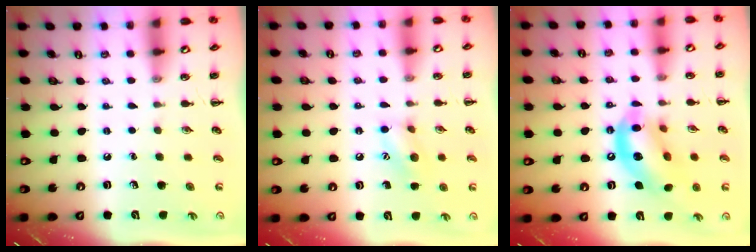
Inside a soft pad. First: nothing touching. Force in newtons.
{"total": 8.9, "press": 8.9, "slide": 0.5}
{"total": 13.5, "press": 13.1, "slide": 3.5}